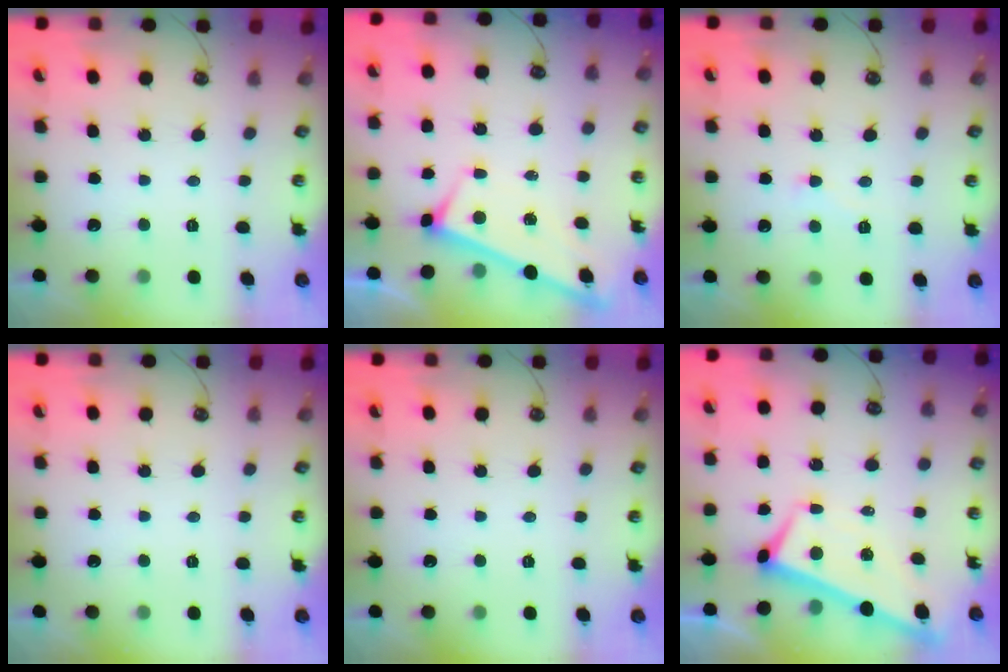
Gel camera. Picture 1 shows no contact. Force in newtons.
{"total": 3.1, "press": 3.1, "slide": 0.2}
{"total": 2.6, "press": 2.6, "slide": 0.5}
{"total": 0.0}
{"total": 0.0}
{"total": 3.5, "press": 3.5, "slide": 0.7}